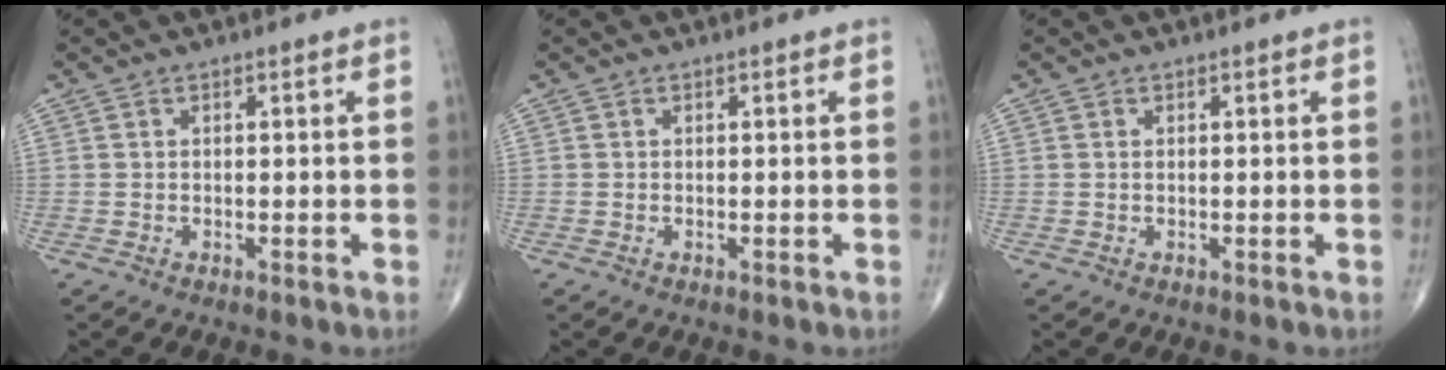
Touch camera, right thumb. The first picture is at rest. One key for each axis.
{"total": 0.0}
{"total": 0.0}